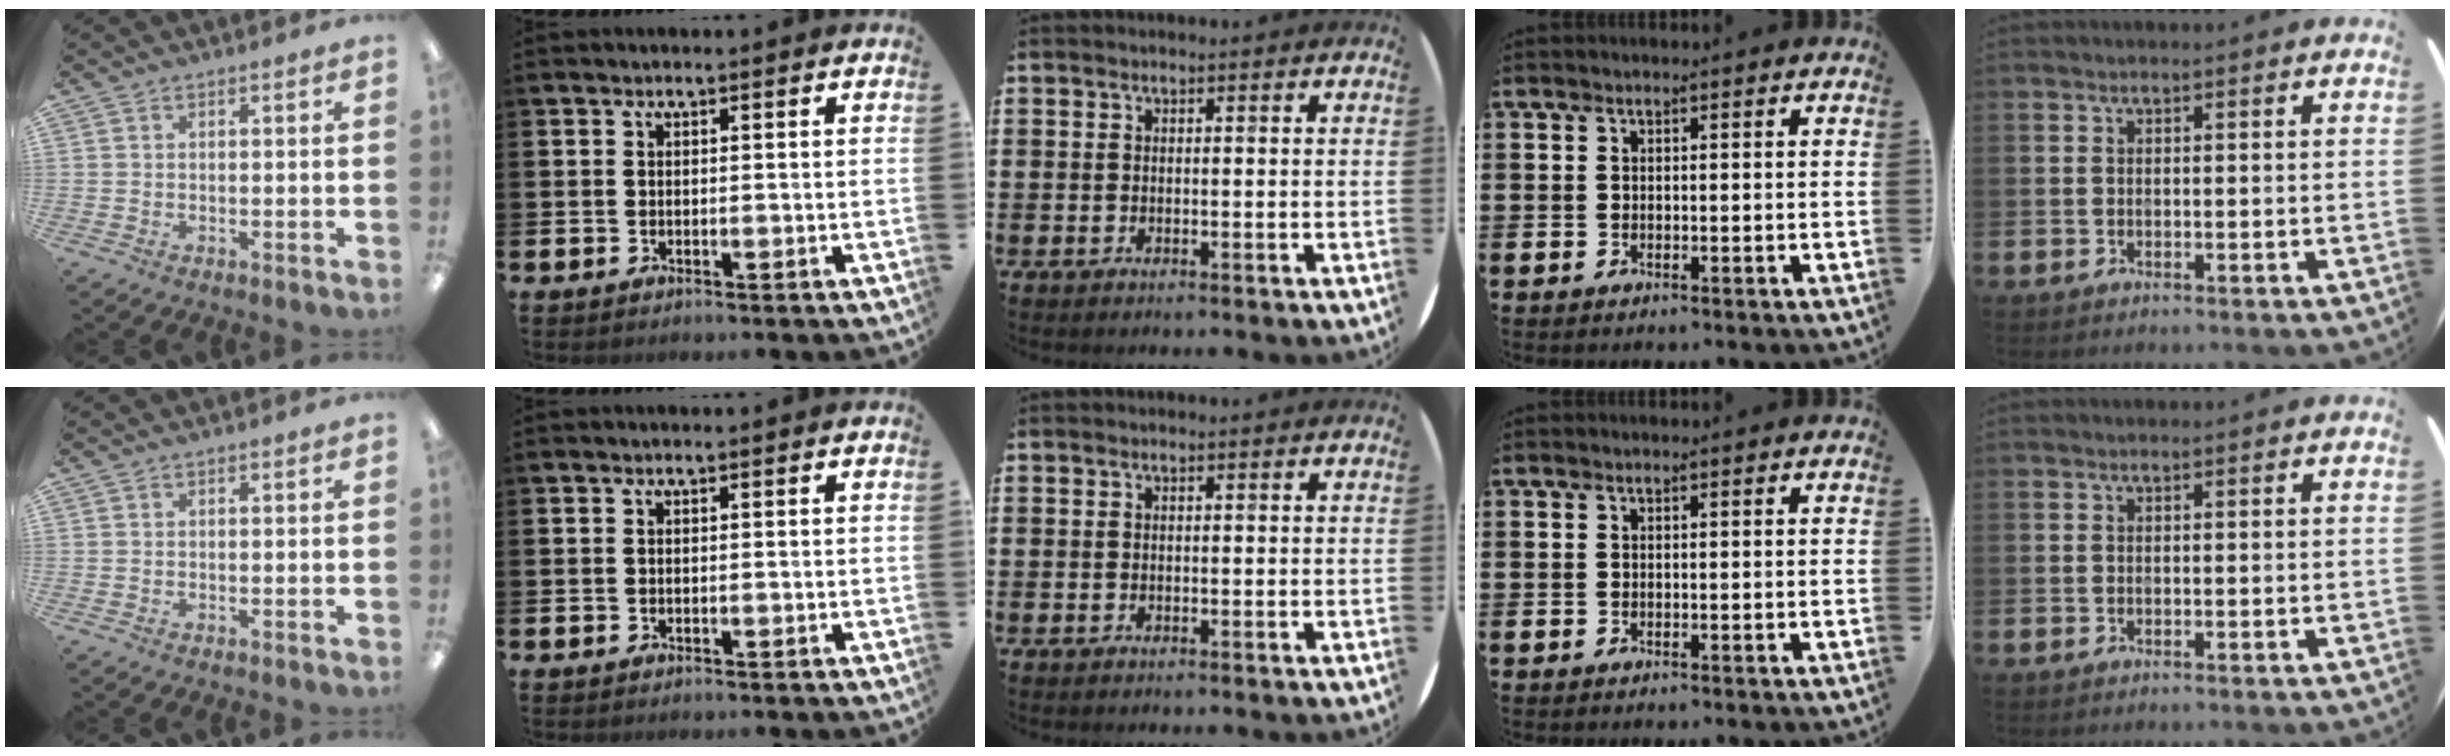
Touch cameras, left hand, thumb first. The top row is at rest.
{}